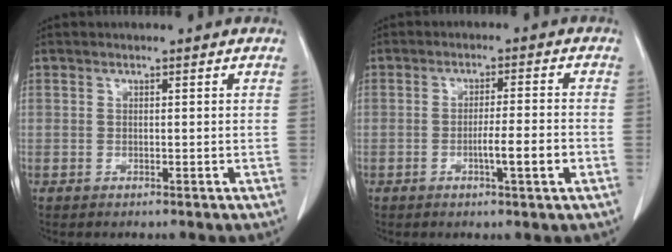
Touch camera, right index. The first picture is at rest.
{"total": 5.2, "force": [-1.7, 0.0, 4.9], "torque": [-0.073, -0.003, -0.026]}